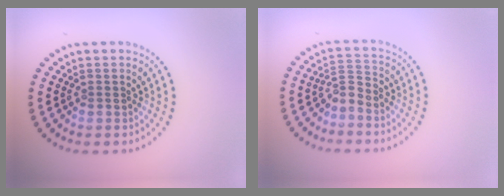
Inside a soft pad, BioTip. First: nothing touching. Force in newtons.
{"total": 2.2, "press": 1.6, "slide": 1.6}